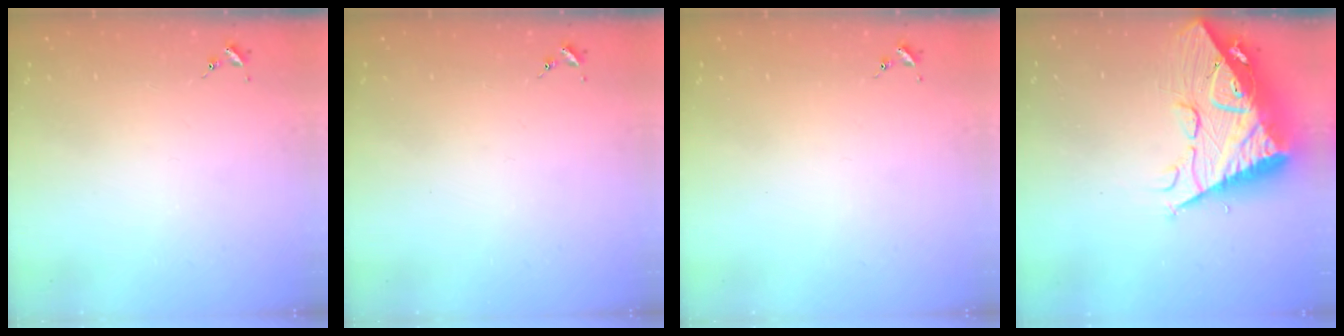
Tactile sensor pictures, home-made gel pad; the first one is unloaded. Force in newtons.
{"total": 0.0}
{"total": 0.0}
{"total": 21.1, "press": 21.0, "slide": 2.0}